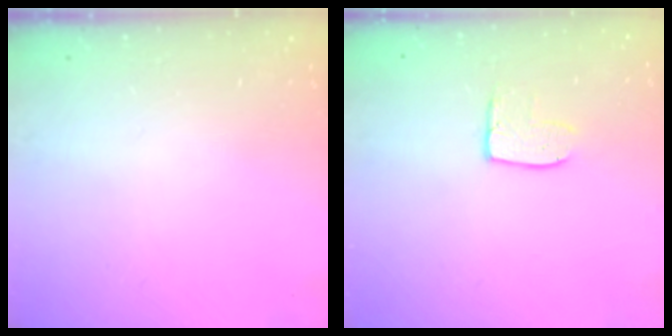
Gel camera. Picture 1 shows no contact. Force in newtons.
{"total": 8.4, "press": 8.4, "slide": 0.3}